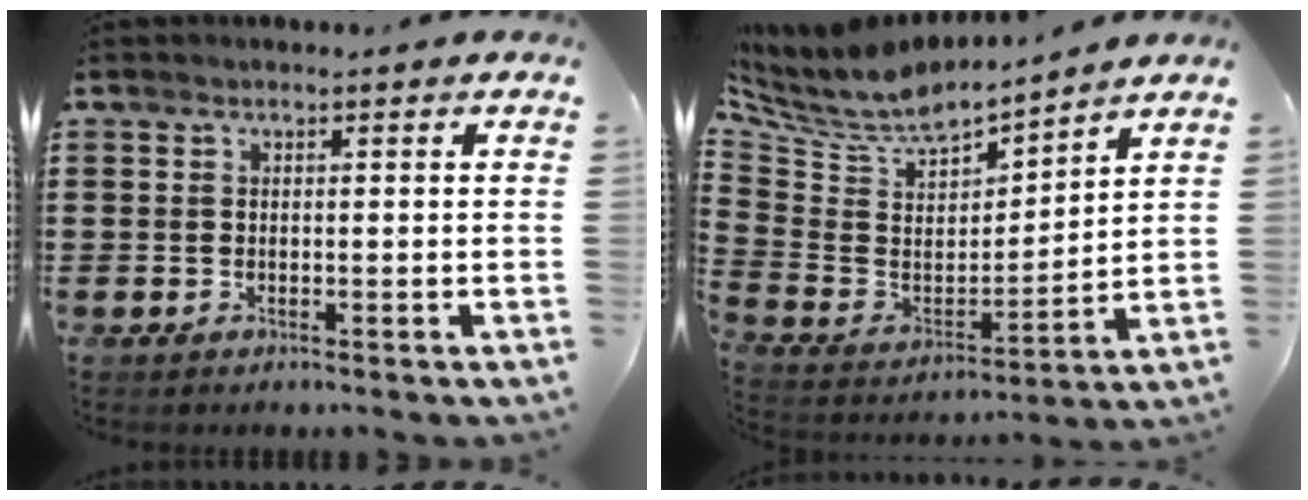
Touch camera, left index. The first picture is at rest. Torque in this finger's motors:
{"motor_torque": [0.25, 0.26, 0.46, 0.15]}